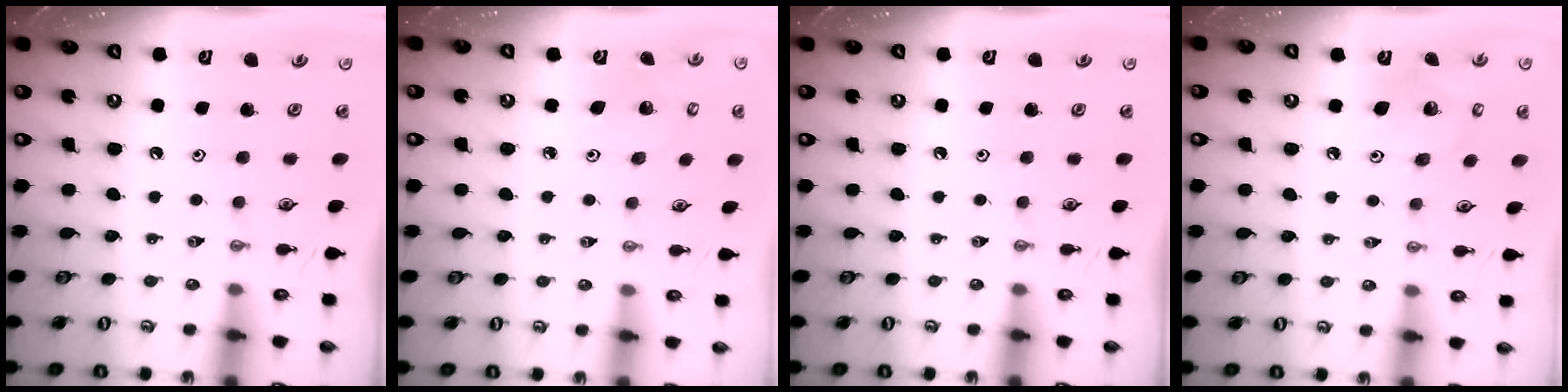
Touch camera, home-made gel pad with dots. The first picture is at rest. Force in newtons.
{"total": 4.2, "press": 4.2, "slide": 0.2}
{"total": 0.0}
{"total": 7.9, "press": 7.9, "slide": 0.1}